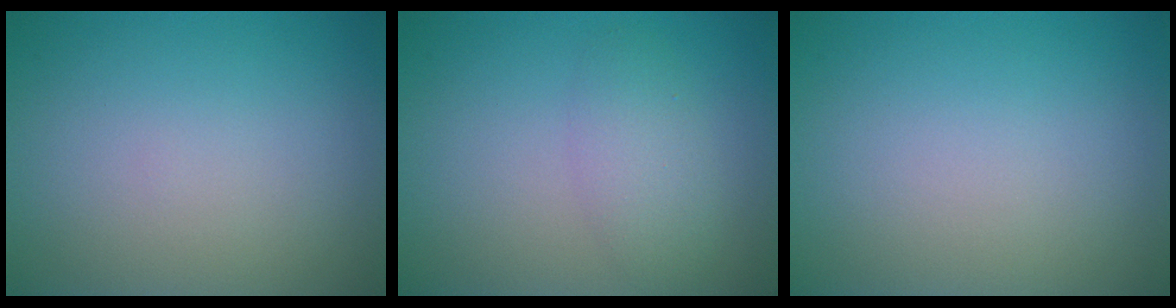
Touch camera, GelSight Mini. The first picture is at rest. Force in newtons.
{"total": 2.5, "press": 2.5, "slide": 0.1}
{"total": 0.0}